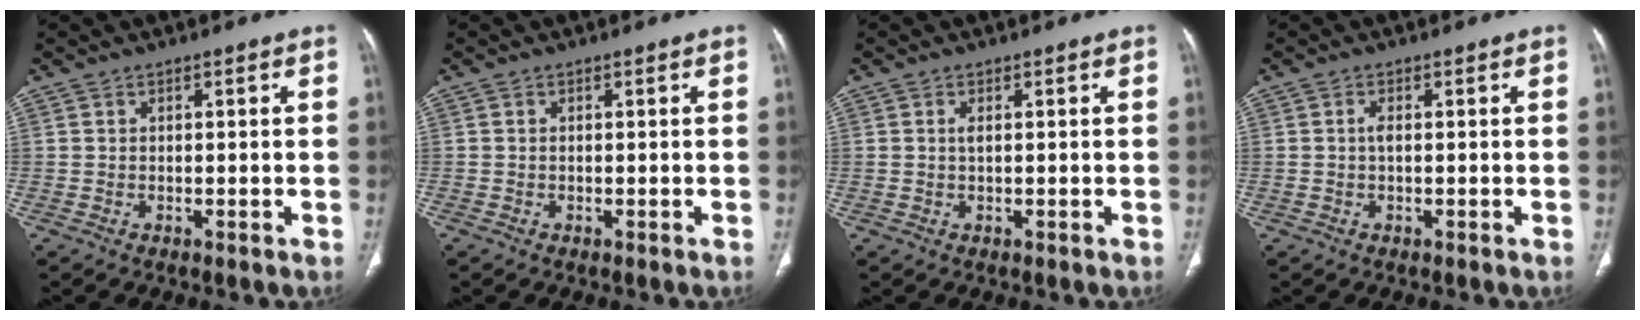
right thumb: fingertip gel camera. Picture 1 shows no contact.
{"total": 0.0}
{"total": 1.0, "force": [0.2, 0.3, 0.9], "torque": [-0.021, -0.001, 0.004]}
{"total": 1.2, "force": [0.0, 0.5, 1.1], "torque": [-0.023, 0.001, 0.000]}